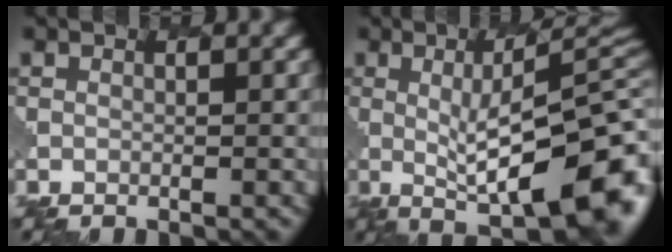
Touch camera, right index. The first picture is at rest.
{"total": 12.8, "force": [-1.0, 3.6, 12.2], "torque": [-0.161, 0.003, -0.007]}